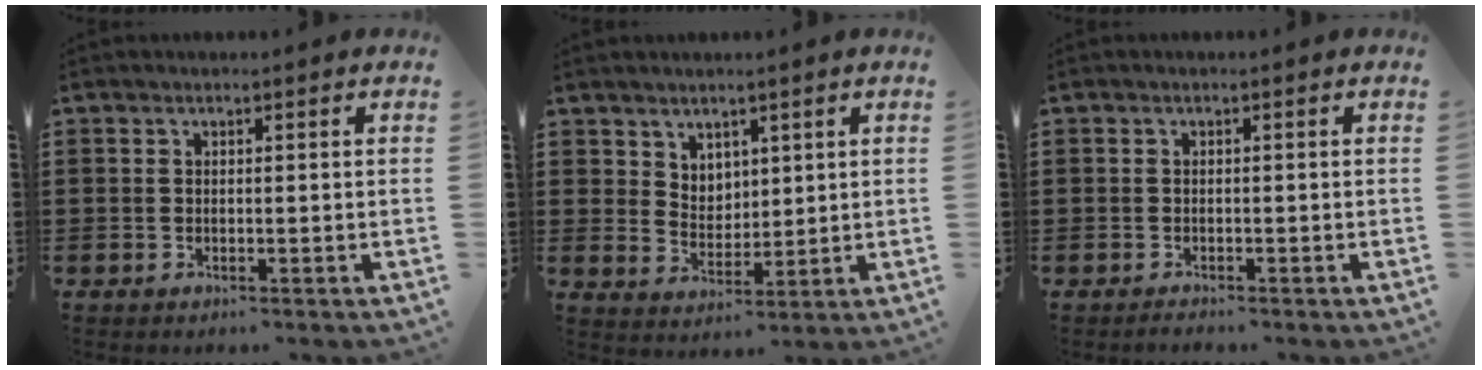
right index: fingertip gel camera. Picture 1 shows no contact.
{"total": 4.0, "force": [3.3, 2.4, 0.3], "torque": [-0.018, 0.001, 0.062]}
{"total": 0.7, "force": [-0.6, -0.3, -0.1], "torque": [0.003, -0.001, -0.012]}